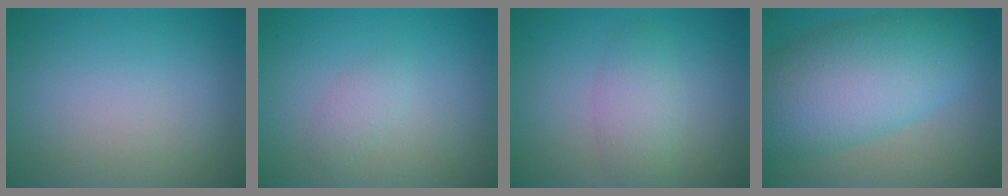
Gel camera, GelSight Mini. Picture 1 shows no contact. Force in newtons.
{"total": 1.2, "press": 1.2, "slide": 0.0}
{"total": 2.8, "press": 2.8, "slide": 0.1}
{"total": 10.7, "press": 10.7, "slide": 0.3}